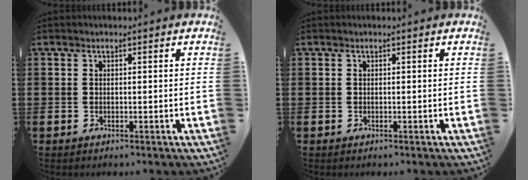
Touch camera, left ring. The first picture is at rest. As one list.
[{"total": 0.0}]